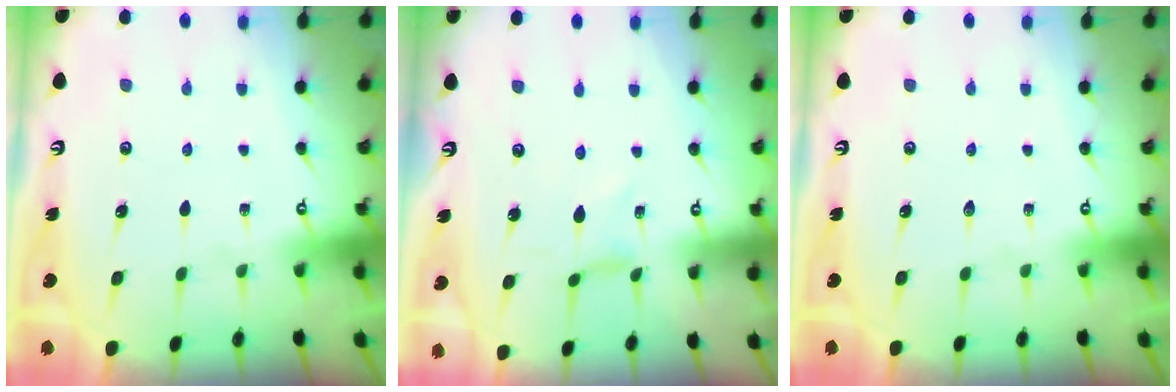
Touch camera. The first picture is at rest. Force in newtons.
{"total": 0.0}
{"total": 0.0}